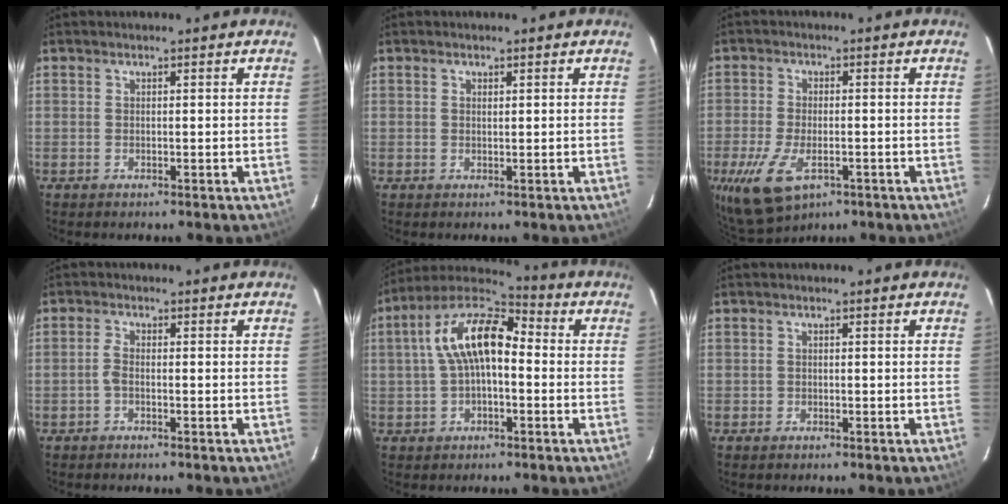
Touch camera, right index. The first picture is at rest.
{"total": 0.5, "force": [0.3, 0.4, 0.2], "torque": [-0.005, 0.002, 0.005]}
{"total": 10.3, "force": [-4.6, 5.3, 7.6], "torque": [-0.175, -0.028, -0.081]}
{"total": 1.5, "force": [-0.7, 0.5, 1.2], "torque": [-0.031, 0.004, -0.016]}
{"total": 12.6, "force": [0.4, 6.3, 10.9], "torque": [-0.207, 0.031, 0.001]}
{"total": 0.7, "force": [-0.4, 0.5, 0.1], "torque": [-0.001, 0.001, -0.007]}